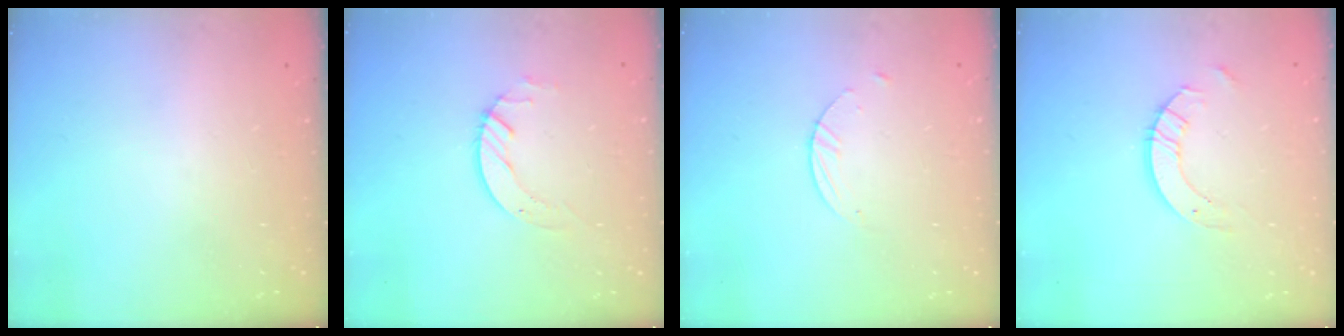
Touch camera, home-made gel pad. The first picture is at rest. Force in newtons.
{"total": 4.2, "press": 4.1, "slide": 0.5}
{"total": 2.1, "press": 2.1, "slide": 0.2}
{"total": 6.1, "press": 6.1, "slide": 0.6}